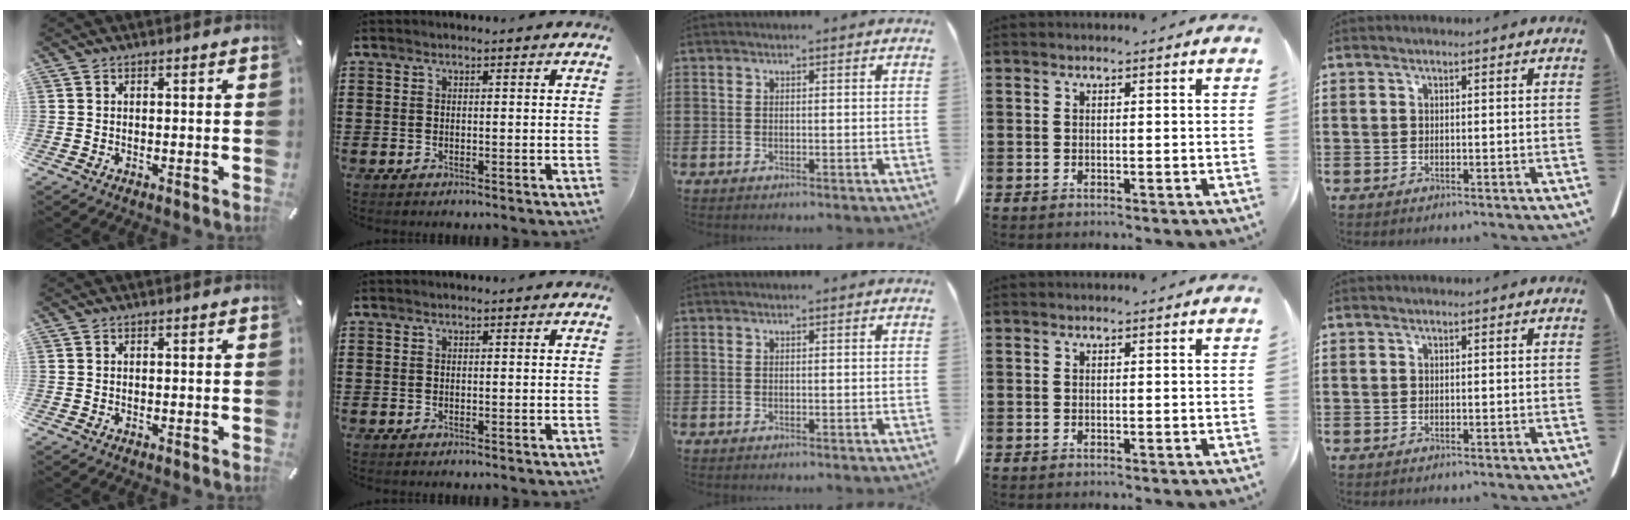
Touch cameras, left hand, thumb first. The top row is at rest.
{}